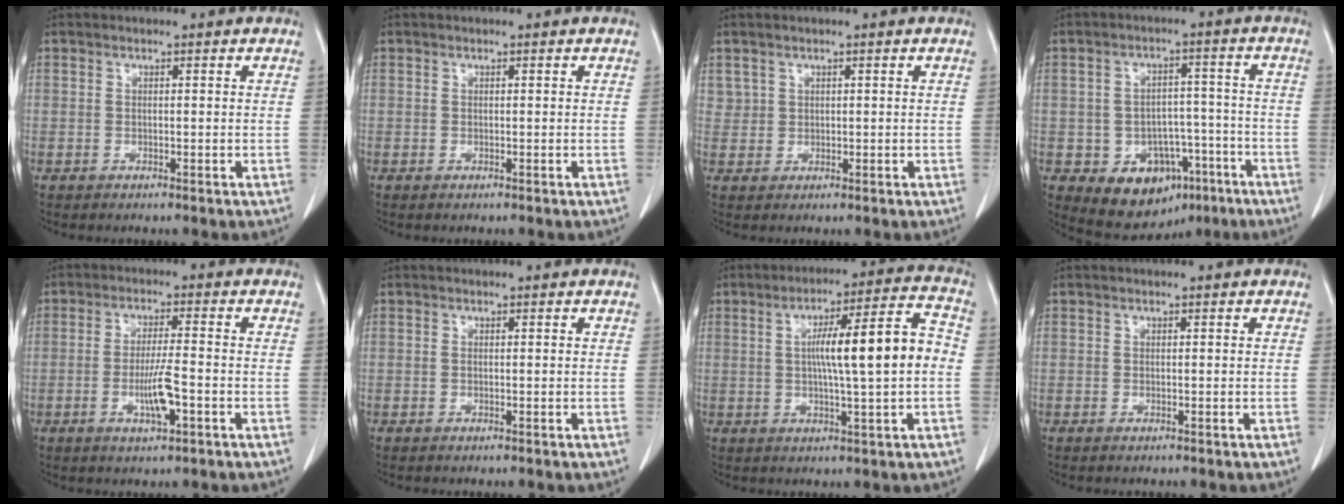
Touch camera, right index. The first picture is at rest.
{"total": 0.0}
{"total": 1.7, "force": [0.9, 1.5, 0.1], "torque": [0.012, 0.003, 0.012]}
{"total": 10.2, "force": [-4.9, 7.6, 4.7], "torque": [-0.059, 0.026, -0.058]}
{"total": 5.9, "force": [-2.0, 0.6, 5.5], "torque": [-0.104, -0.006, -0.034]}
{"total": 0.0}
{"total": 12.4, "force": [0.2, 0.5, 12.4], "torque": [-0.189, 0.021, 0.001]}
{"total": 0.0}